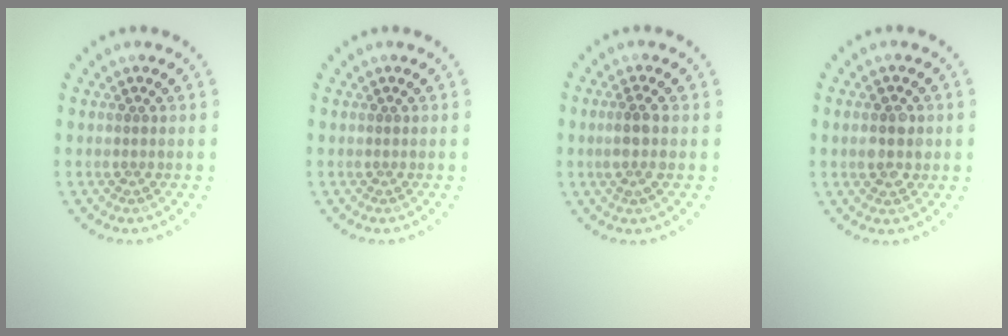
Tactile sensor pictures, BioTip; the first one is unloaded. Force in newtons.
{"total": 0.0}
{"total": 2.1, "press": 1.8, "slide": 1.1}
{"total": 2.4, "press": 2.4, "slide": 0.2}